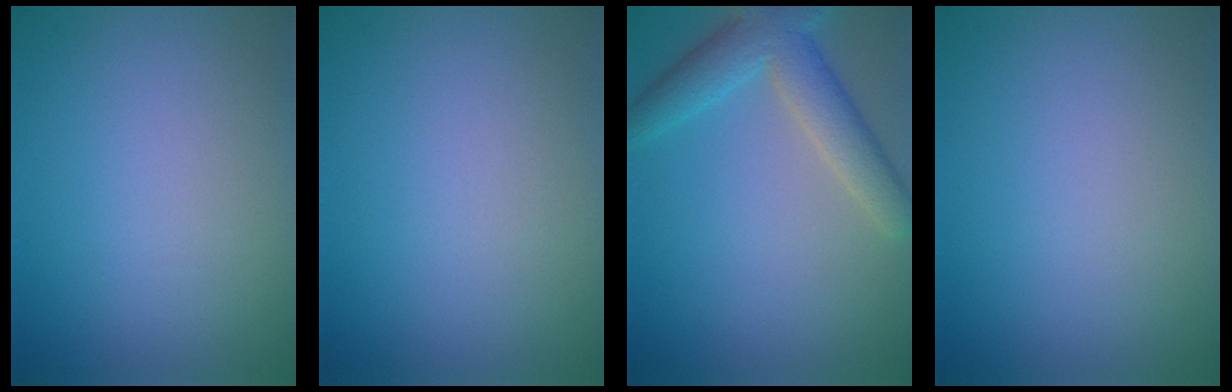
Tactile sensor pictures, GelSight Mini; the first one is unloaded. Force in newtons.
{"total": 0.0}
{"total": 4.9, "press": 4.9, "slide": 0.3}
{"total": 0.0}